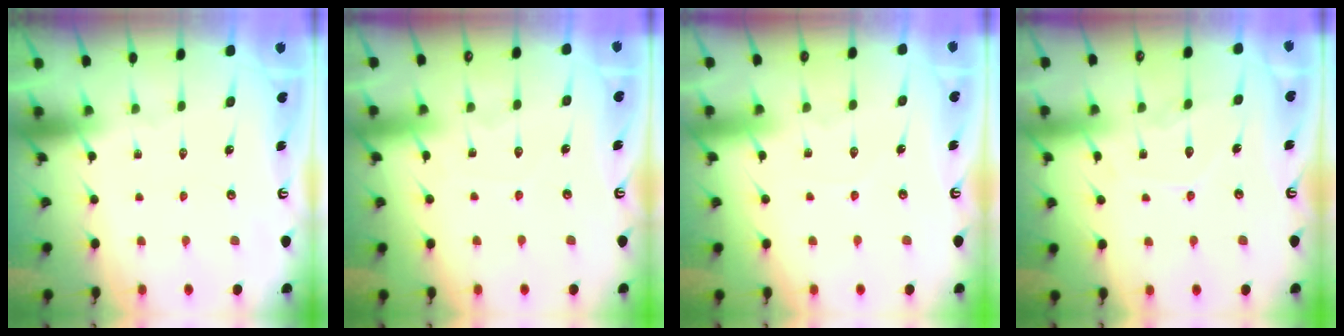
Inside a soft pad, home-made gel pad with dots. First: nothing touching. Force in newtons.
{"total": 3.5, "press": 3.5, "slide": 0.5}
{"total": 3.0, "press": 2.9, "slide": 0.4}
{"total": 7.1, "press": 7.0, "slide": 0.8}